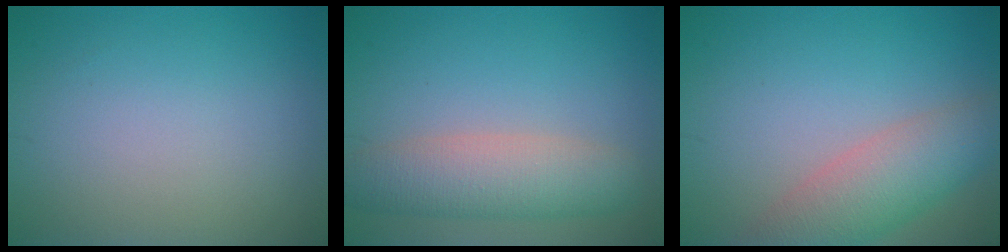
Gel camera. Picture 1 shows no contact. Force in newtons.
{"total": 5.1, "press": 5.1, "slide": 0.3}
{"total": 5.5, "press": 5.5, "slide": 0.3}